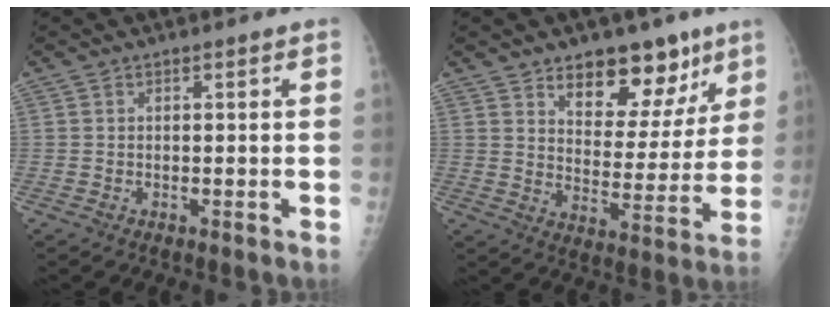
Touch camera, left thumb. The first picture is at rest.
{"total": 14.2, "force": [9.1, 7.9, 7.5], "torque": [-0.046, -0.051, 0.138]}